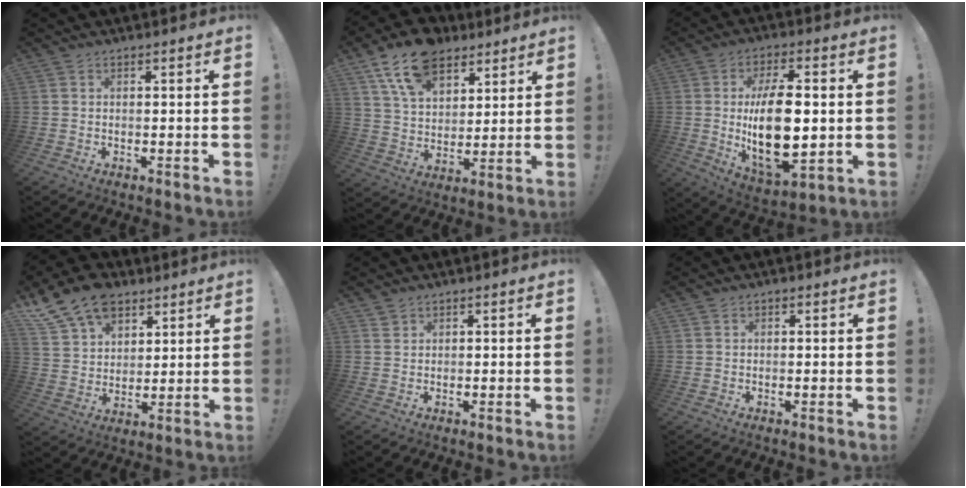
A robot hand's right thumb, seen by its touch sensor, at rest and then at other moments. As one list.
[{"total": 15.6, "force": [9.8, 9.6, 7.4], "torque": [-0.131, -0.052, 0.182]}, {"total": 20.7, "force": [0.5, 9.8, 18.2], "torque": [-0.343, -0.014, 0.009]}, {"total": 14.9, "force": [9.7, 9.5, 6.1], "torque": [-0.114, -0.055, 0.184]}, {"total": 1.2, "force": [1.0, 0.7, 0.2], "torque": [0.001, -0.006, 0.018]}, {"total": 0.7, "force": [0.3, 0.6, 0.1], "torque": [0.003, -0.001, 0.005]}]